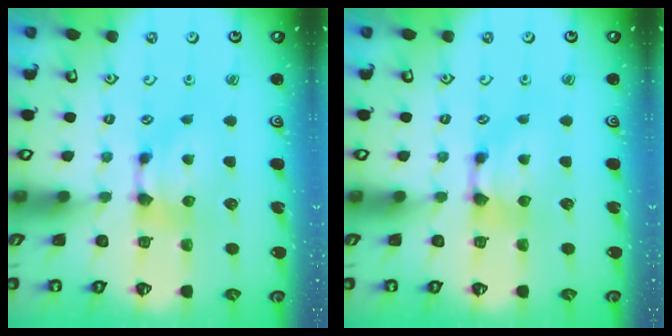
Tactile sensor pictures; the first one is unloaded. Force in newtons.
{"total": 0.6, "press": 0.0, "slide": 0.6}